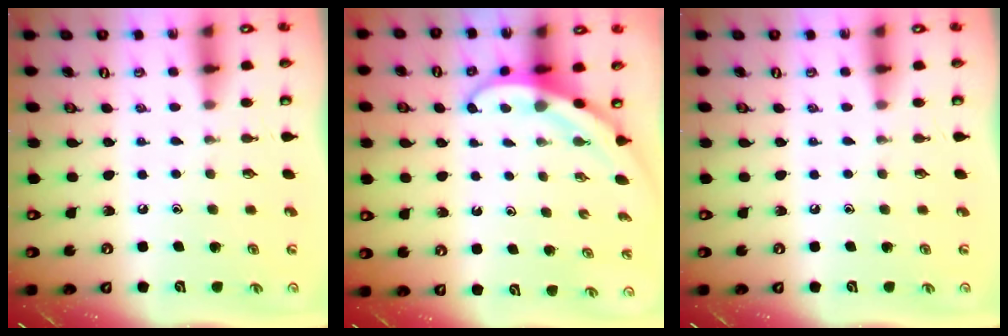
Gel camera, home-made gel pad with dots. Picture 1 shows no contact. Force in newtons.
{"total": 4.0, "press": 3.9, "slide": 0.3}
{"total": 0.0}